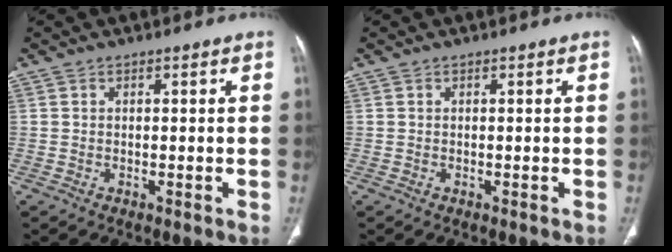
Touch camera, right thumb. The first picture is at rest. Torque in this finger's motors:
{"motor_torque": [0.02, -0.02, 0.27, -0.16, 0.00]}